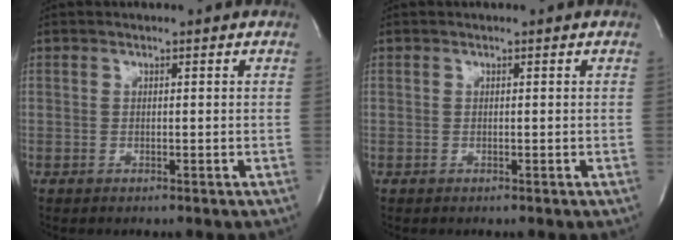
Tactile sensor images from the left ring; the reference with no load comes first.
{"total": 0.0}